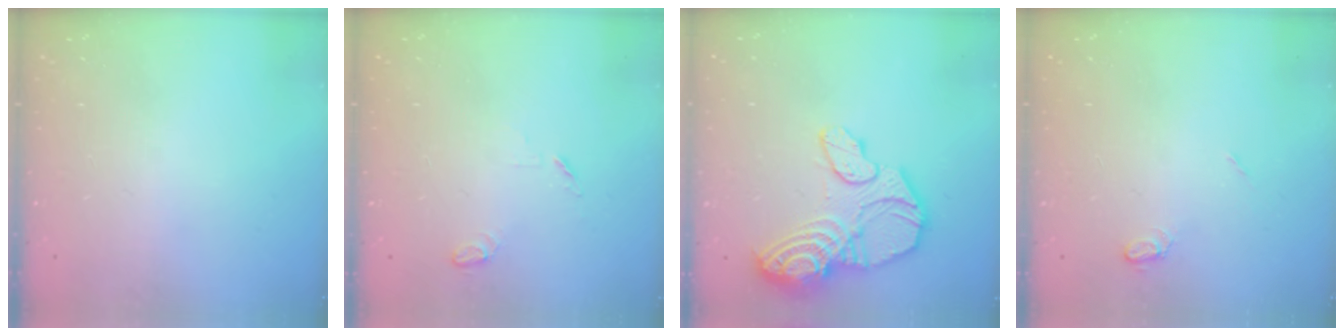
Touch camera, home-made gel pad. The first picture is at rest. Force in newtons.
{"total": 3.7, "press": 3.6, "slide": 0.4}
{"total": 18.4, "press": 18.3, "slide": 1.7}
{"total": 5.3, "press": 5.3, "slide": 0.6}